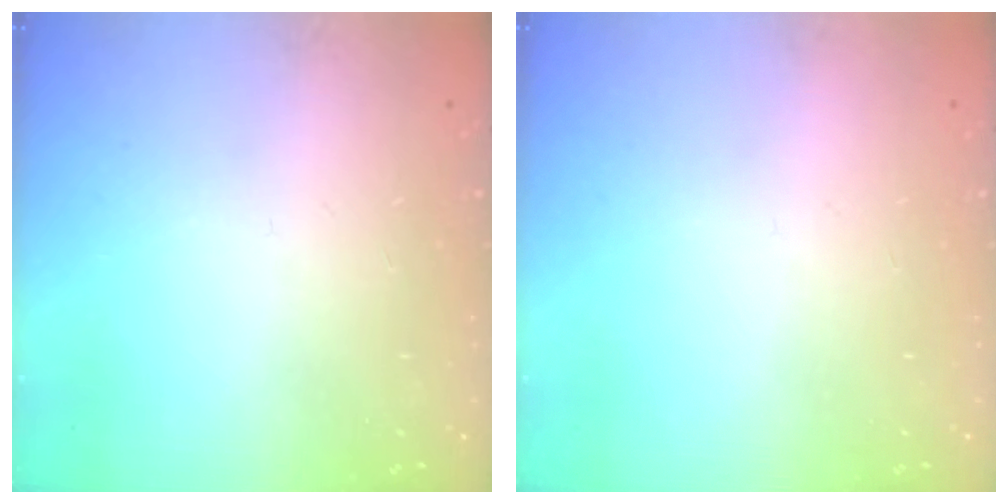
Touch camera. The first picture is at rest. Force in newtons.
{"total": 0.0}